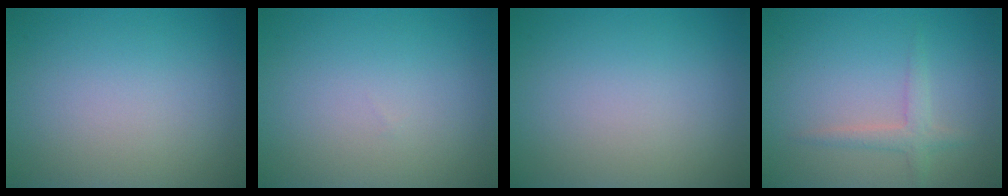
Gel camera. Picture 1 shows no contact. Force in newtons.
{"total": 0.0}
{"total": 0.0}
{"total": 1.9, "press": 1.9, "slide": 0.1}